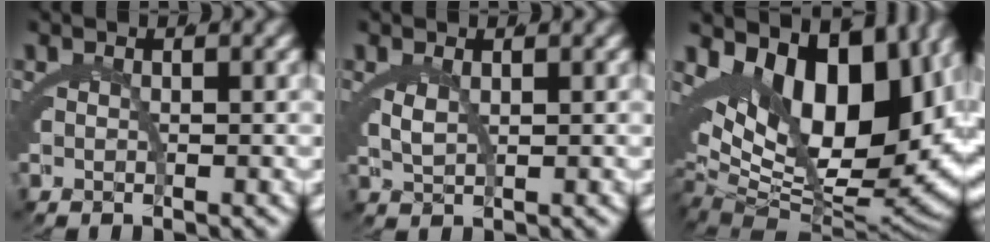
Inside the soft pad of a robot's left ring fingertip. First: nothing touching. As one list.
[{"total": 1.6, "force": [0.8, 0.7, 1.2], "torque": [-0.030, -0.006, 0.024]}, {"total": 21.3, "force": [2.6, 12.9, 16.8], "torque": [-0.277, -0.033, 0.059]}]